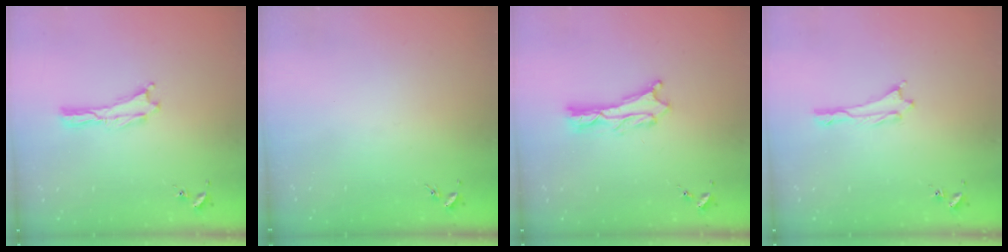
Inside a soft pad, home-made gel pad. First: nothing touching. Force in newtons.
{"total": 0.0}
{"total": 1.8, "press": 1.8, "slide": 0.2}
{"total": 0.6, "press": 0.5, "slide": 0.2}